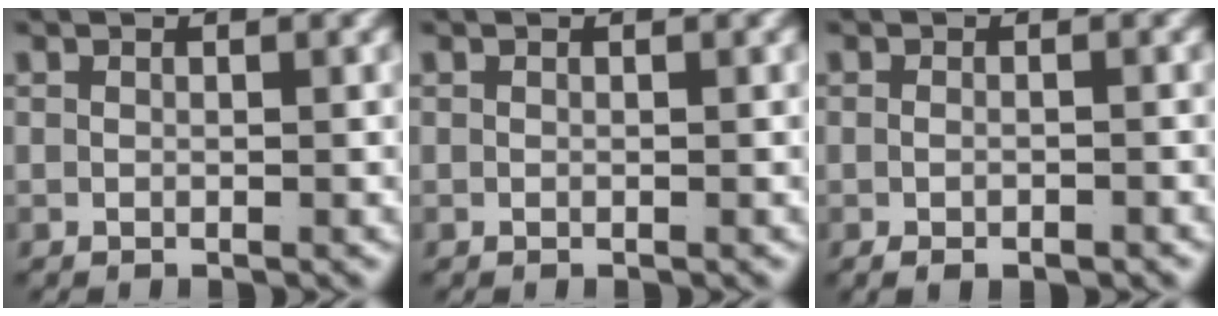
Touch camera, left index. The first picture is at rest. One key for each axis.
{"total": 0.0}
{"total": 1.9, "fx": -1.6, "fy": 0.2, "fz": 1.0, "tx": -0.018, "ty": -0.012, "tz": -0.017}